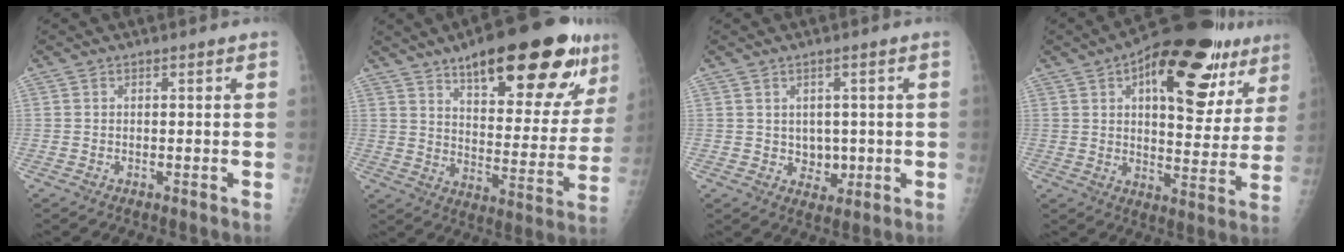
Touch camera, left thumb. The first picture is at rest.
{"total": 26.6, "force": [16.0, 9.1, 19.2], "torque": [-0.230, -0.047, 0.231]}
{"total": 4.2, "force": [0.0, 3.3, 2.6], "torque": [-0.013, -0.003, 0.009]}
{"total": 25.6, "force": [12.8, 11.5, 19.0], "torque": [-0.225, -0.012, 0.178]}